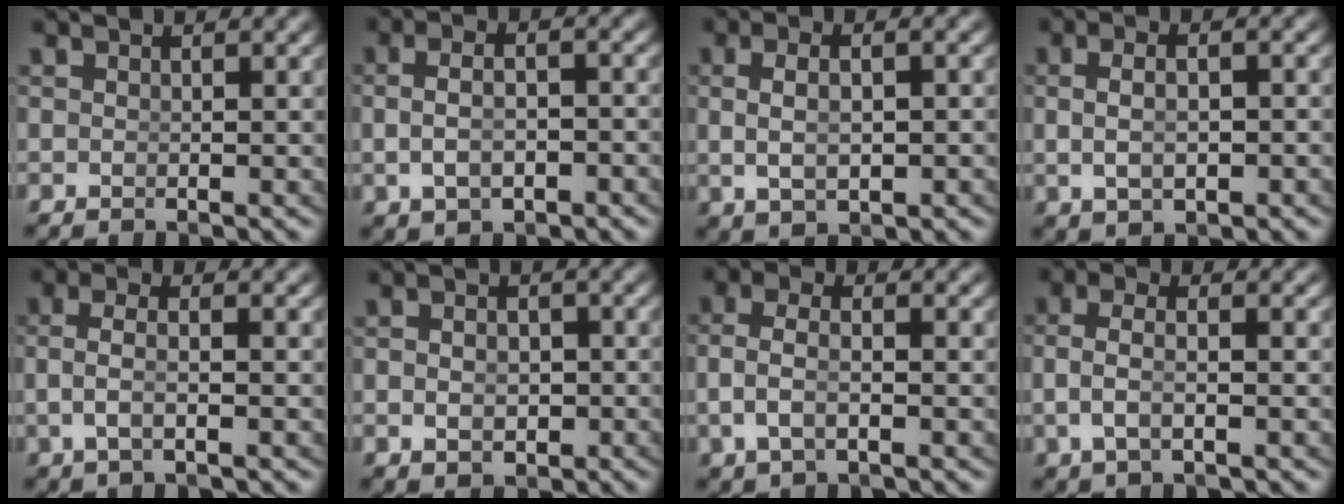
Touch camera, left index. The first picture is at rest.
{"total": 3.2, "force": [-1.0, 1.7, 2.6], "torque": [-0.043, -0.007, -0.007]}
{"total": 3.6, "force": [0.0, 1.7, 3.2], "torque": [-0.059, -0.004, 0.012]}
{"total": 3.0, "force": [-0.4, 1.4, 2.6], "torque": [-0.047, -0.005, 0.004]}
{"total": 3.0, "force": [-0.6, 1.2, 2.7], "torque": [-0.061, -0.011, -0.005]}
{"total": 2.5, "force": [-1.1, 1.6, 1.6], "torque": [-0.021, -0.013, -0.010]}
{"total": 3.3, "force": [-0.8, 1.9, 2.6], "torque": [-0.067, -0.015, -0.004]}
{"total": 3.3, "force": [-0.6, 1.6, 2.7], "torque": [-0.066, -0.012, -0.004]}